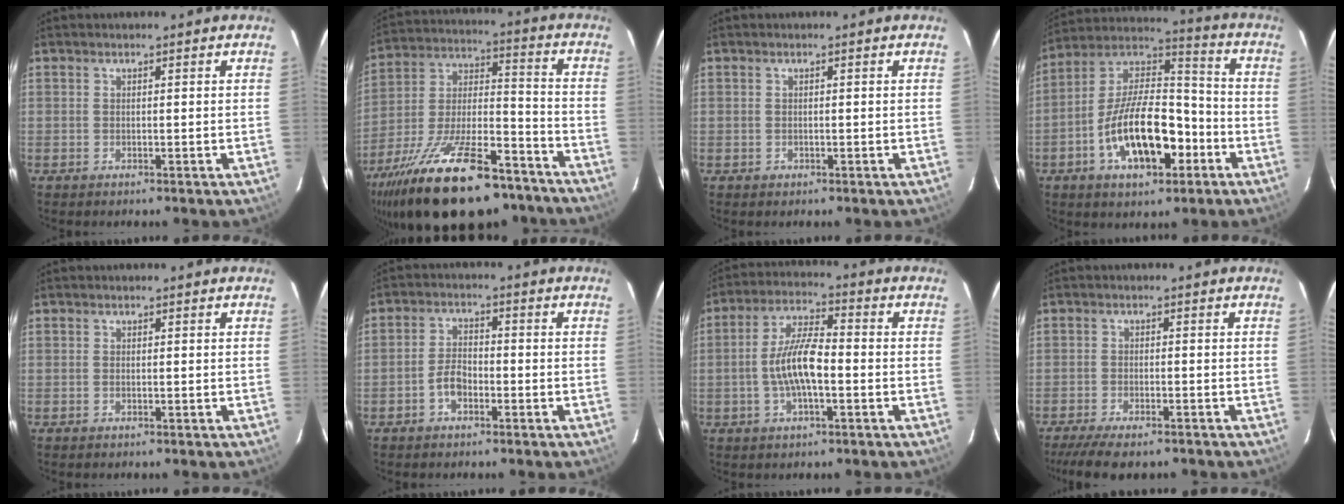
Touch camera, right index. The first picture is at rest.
{"total": 29.3, "force": [-20.5, 10.8, 18.0], "torque": [-0.336, -0.022, -0.308]}
{"total": 0.7, "force": [-0.3, 0.6, 0.1], "torque": [0.002, 0.000, -0.003]}
{"total": 18.4, "force": [-7.0, 8.5, 14.7], "torque": [-0.277, 0.015, -0.116]}
{"total": 0.0}
{"total": 4.0, "force": [-2.1, 2.4, 2.5], "torque": [-0.053, 0.011, -0.038]}
{"total": 9.3, "force": [-2.0, 2.8, 8.7], "torque": [-0.175, 0.010, -0.037]}
{"total": 9.5, "force": [-7.7, 2.4, 4.9], "torque": [-0.117, -0.028, -0.128]}